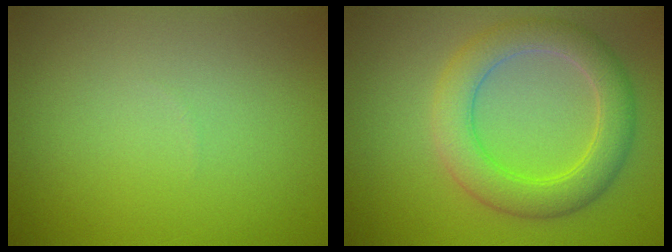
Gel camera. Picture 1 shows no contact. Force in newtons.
{"total": 5.3, "press": 5.2, "slide": 0.3}